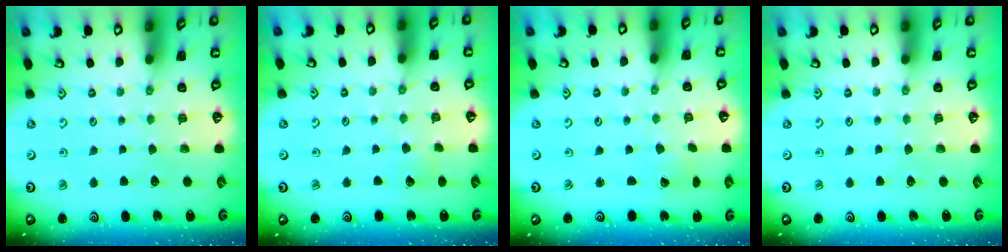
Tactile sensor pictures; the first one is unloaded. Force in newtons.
{"total": 2.7, "press": 2.7, "slide": 0.4}
{"total": 0.9, "press": 0.9, "slide": 0.1}
{"total": 0.0}